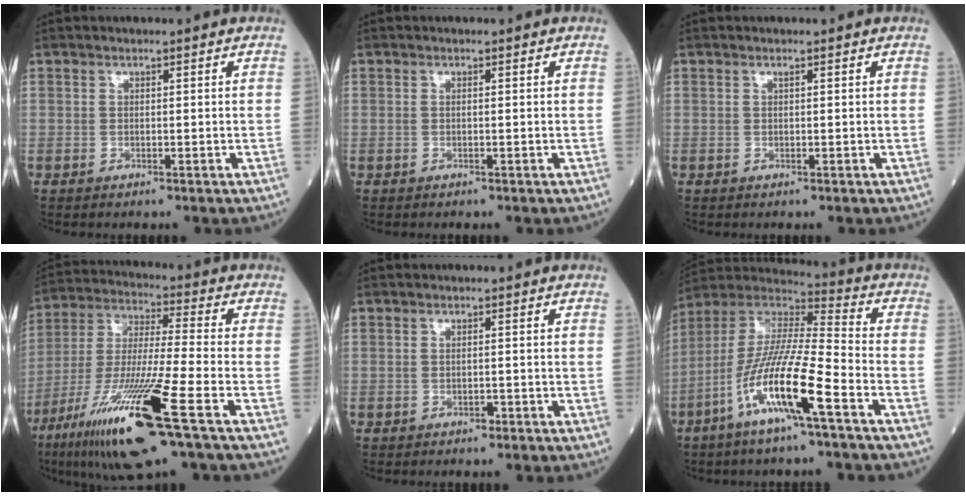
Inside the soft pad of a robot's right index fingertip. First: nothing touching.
{"total": 0.0}
{"total": 0.0}
{"total": 19.5, "force": [-9.9, 0.2, 16.8], "torque": [-0.345, -0.050, -0.181]}
{"total": 0.6, "force": [-0.3, 0.3, 0.3], "torque": [-0.009, 0.001, -0.002]}
{"total": 15.1, "force": [-6.9, 0.6, 13.4], "torque": [-0.275, -0.013, -0.134]}